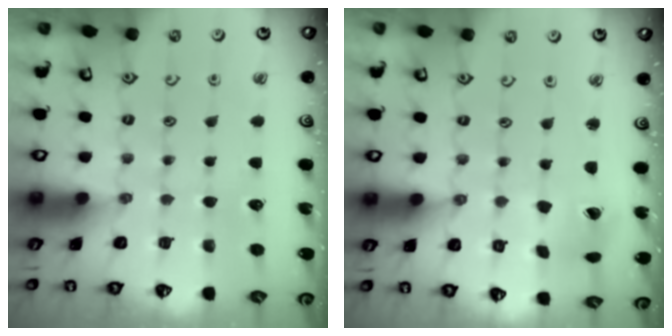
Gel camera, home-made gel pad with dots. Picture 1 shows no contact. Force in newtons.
{"total": 2.4, "press": 2.4, "slide": 0.3}